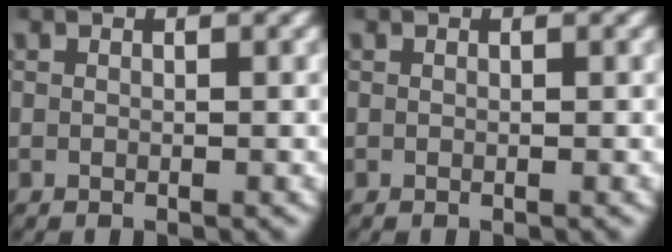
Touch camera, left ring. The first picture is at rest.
{"total": 0.0}